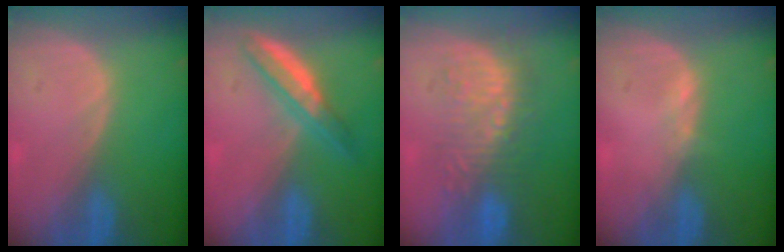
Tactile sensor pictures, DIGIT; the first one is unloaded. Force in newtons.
{"total": 4.8, "press": 4.7, "slide": 0.3}
{"total": 8.8, "press": 8.6, "slide": 1.9}
{"total": 0.6, "press": 0.5, "slide": 0.4}